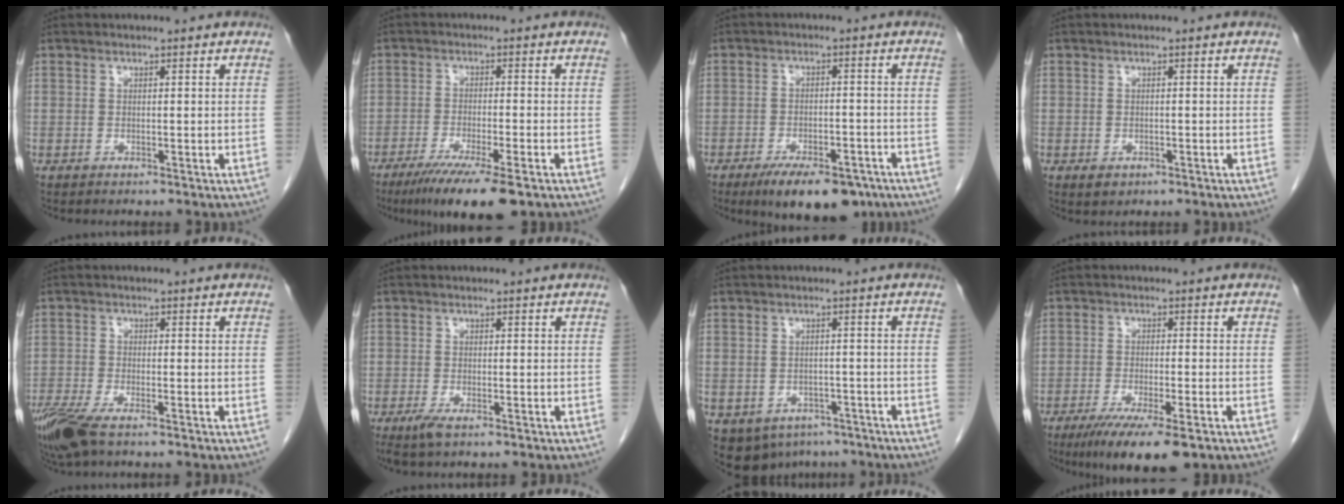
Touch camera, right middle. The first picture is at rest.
{"total": 10.3, "force": [-7.0, 0.7, 7.5], "torque": [-0.117, -0.023, -0.109]}
{"total": 11.1, "force": [-8.0, 4.3, 6.4], "torque": [-0.086, -0.002, -0.119]}
{"total": 1.6, "force": [-0.8, 1.2, 0.8], "torque": [-0.012, 0.001, -0.003]}
{"total": 6.9, "force": [-4.8, 1.8, 4.7], "torque": [-0.096, -0.018, -0.090]}
{"total": 2.3, "force": [-1.4, 0.5, 1.8], "torque": [-0.041, -0.006, -0.028]}
{"total": 10.4, "force": [-5.9, 7.8, 3.3], "torque": [-0.077, 0.001, -0.070]}
{"total": 10.0, "force": [-6.6, 1.5, 7.4], "torque": [-0.115, -0.022, -0.101]}